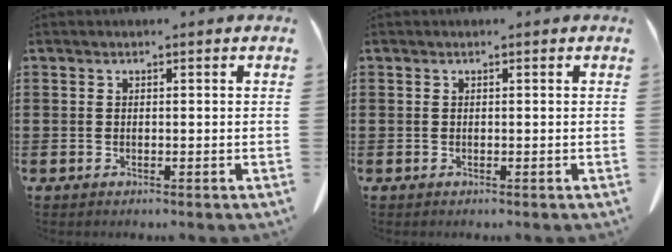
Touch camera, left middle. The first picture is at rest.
{"total": 0.0}